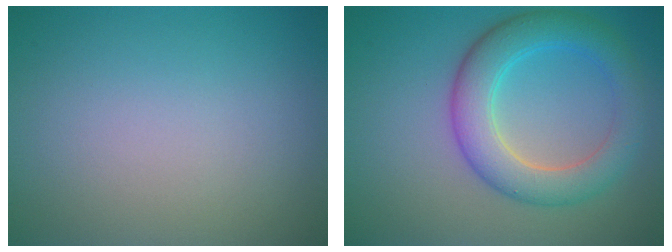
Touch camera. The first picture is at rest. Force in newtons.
{"total": 5.7, "press": 5.7, "slide": 0.2}